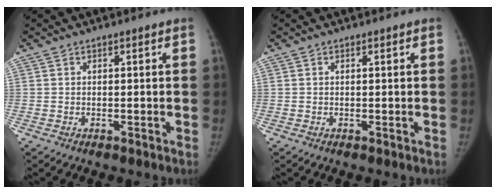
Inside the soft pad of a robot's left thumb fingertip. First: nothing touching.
{"total": 0.0}